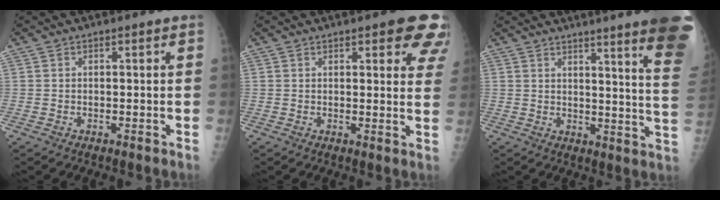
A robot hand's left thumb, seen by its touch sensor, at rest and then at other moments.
{"total": 9.4, "force": [5.8, 3.2, 6.6], "torque": [-0.039, -0.021, 0.057]}
{"total": 19.1, "force": [13.8, 0.5, 13.1], "torque": [-0.146, -0.096, 0.153]}